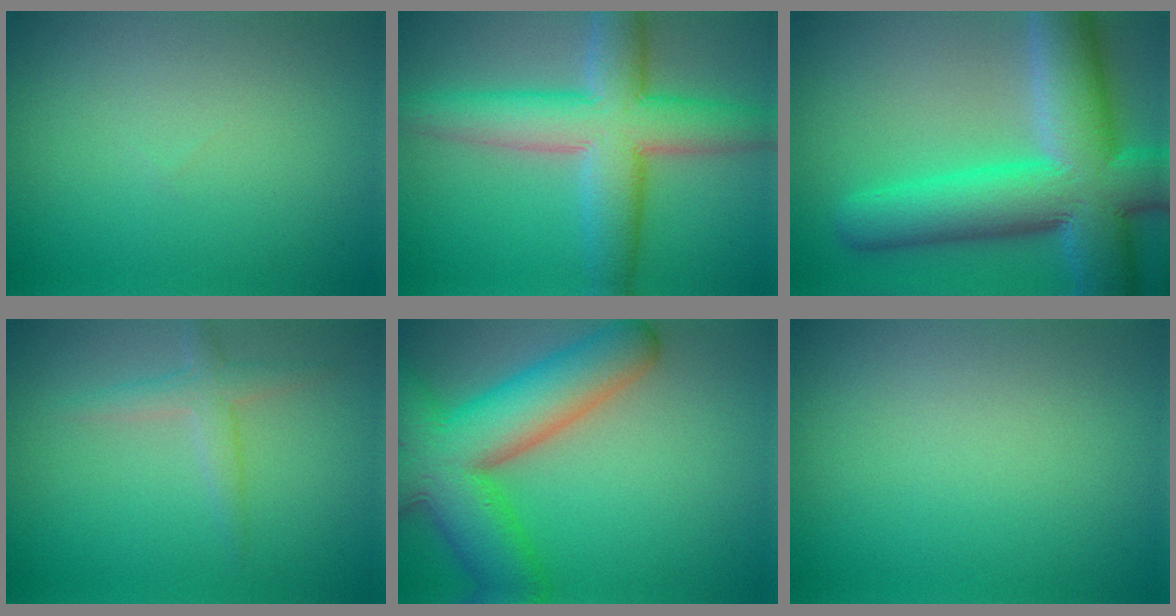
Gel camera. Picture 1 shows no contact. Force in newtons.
{"total": 8.6, "press": 8.6, "slide": 0.5}
{"total": 12.7, "press": 12.7, "slide": 0.5}
{"total": 2.1, "press": 2.1, "slide": 0.1}
{"total": 11.2, "press": 11.2, "slide": 0.6}
{"total": 0.0}